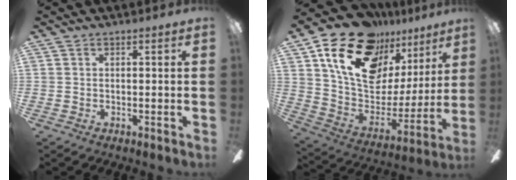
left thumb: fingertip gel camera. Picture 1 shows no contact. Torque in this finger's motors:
{"motor_torque": [2.41, 2.42, 1.38, -1.38, 0.21]}